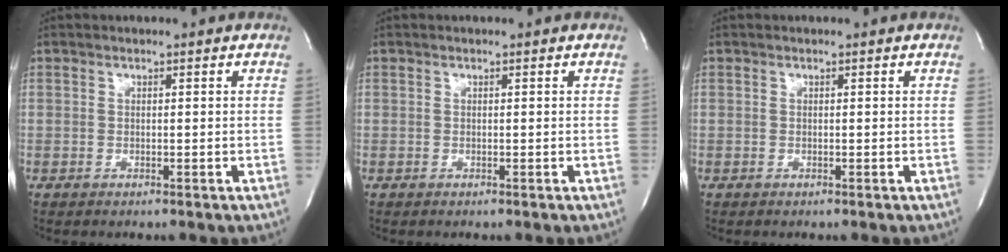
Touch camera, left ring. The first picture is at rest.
{"total": 0.0}
{"total": 0.0}